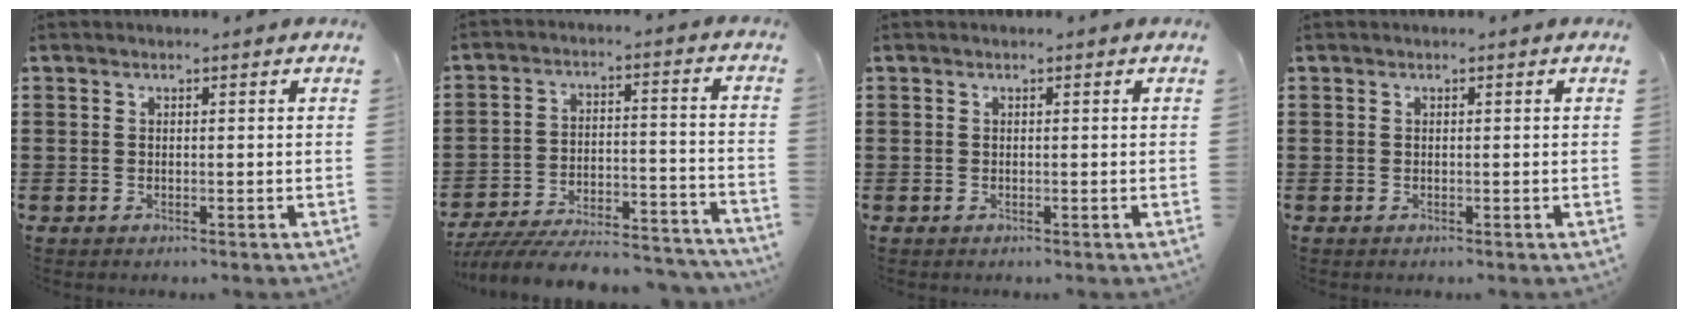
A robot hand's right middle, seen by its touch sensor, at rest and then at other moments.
{"total": 8.7, "force": [-8.2, 0.9, 2.7], "torque": [-0.040, 0.015, -0.160]}
{"total": 0.0}
{"total": 0.0}